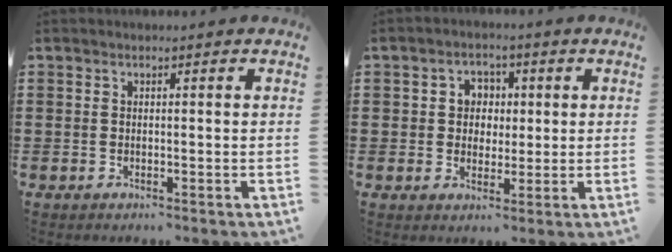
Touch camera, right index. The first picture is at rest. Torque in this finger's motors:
{"motor_torque": [0.14, -0.01, 0.07, 0.01]}